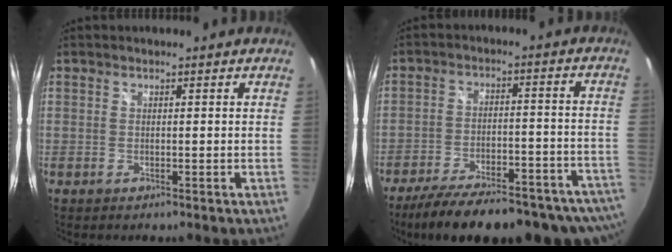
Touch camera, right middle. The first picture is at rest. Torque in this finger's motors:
{"motor_torque": [1.16, -0.97, 0.44, 0.10]}